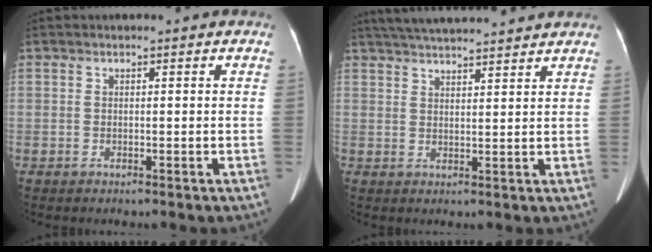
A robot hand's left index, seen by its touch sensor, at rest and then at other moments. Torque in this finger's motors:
{"motor_torque": [0.81, -1.08, 0.07, 0.10]}